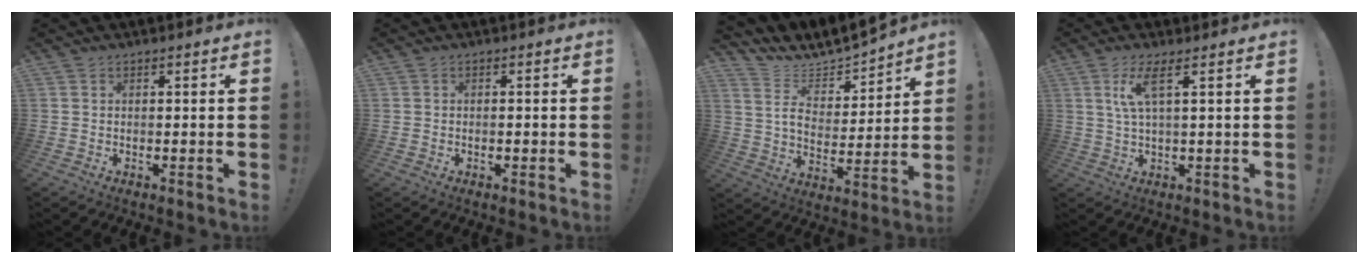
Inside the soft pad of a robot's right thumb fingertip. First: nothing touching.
{"total": 1.0, "force": [-0.9, 0.2, 0.5], "torque": [-0.010, 0.003, -0.015]}
{"total": 9.5, "force": [8.1, 3.4, 3.6], "torque": [-0.084, -0.074, 0.148]}
{"total": 6.5, "force": [2.6, 1.0, 5.8], "torque": [-0.105, -0.004, 0.041]}